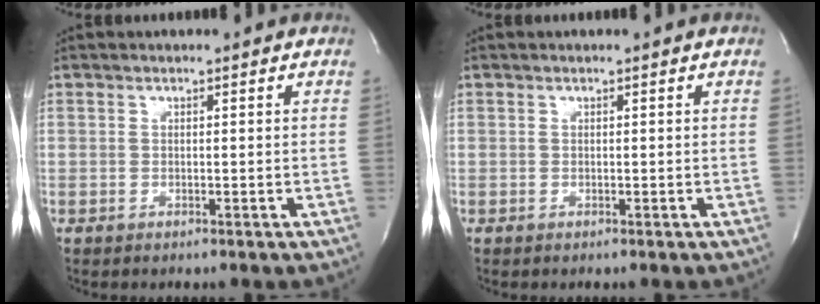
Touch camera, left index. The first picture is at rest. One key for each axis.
{"total": 0.0}